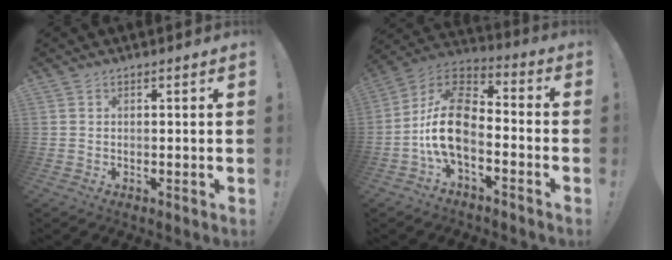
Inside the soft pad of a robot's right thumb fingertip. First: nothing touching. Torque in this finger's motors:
{"motor_torque": [0.98, 1.05, 0.30, -0.07, 0.37]}